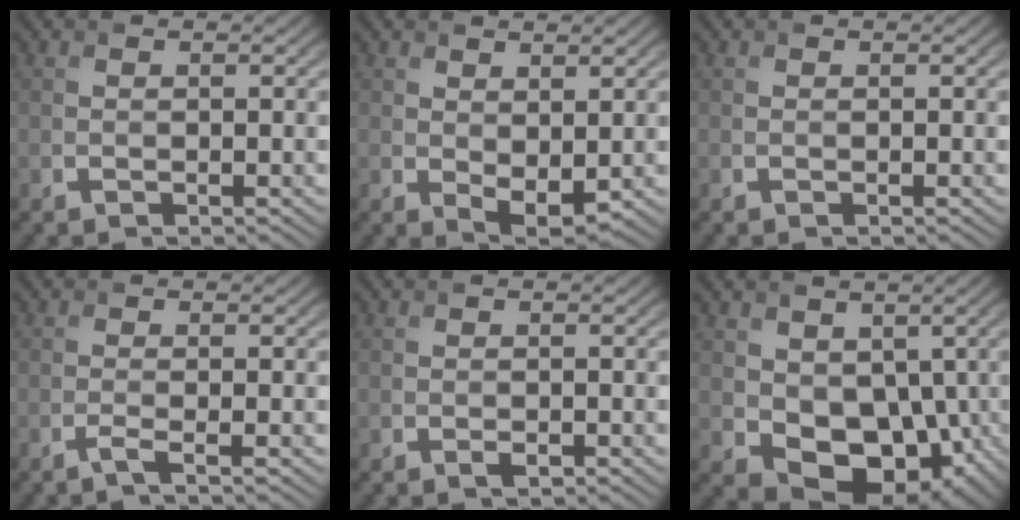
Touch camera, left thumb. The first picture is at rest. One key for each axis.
{"total": 2.9, "fx": 0.7, "fy": 1.6, "fz": 2.3, "tx": -0.046, "ty": -0.011, "tz": 0.020}
{"total": 0.0}
{"total": 1.4, "fx": -0.7, "fy": 0.2, "fz": 1.2, "tx": -0.020, "ty": 0.001, "tz": -0.024}
{"total": 0.7, "fx": -0.4, "fy": 0.3, "fz": 0.5, "tx": -0.007, "ty": -0.002, "tz": -0.005}
{"total": 8.5, "fx": 0.1, "fy": 6.3, "fz": 5.6, "tx": -0.101, "ty": -0.028, "tz": 0.010}